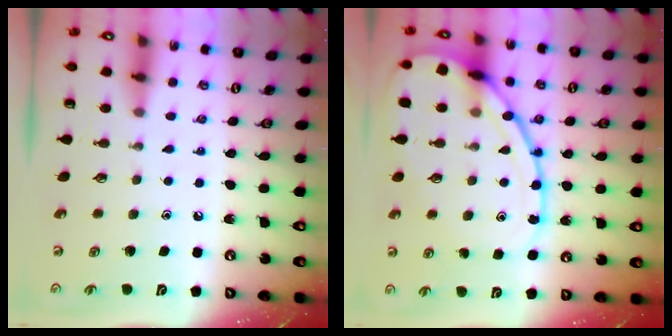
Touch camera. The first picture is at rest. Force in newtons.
{"total": 17.2, "press": 17.1, "slide": 1.8}